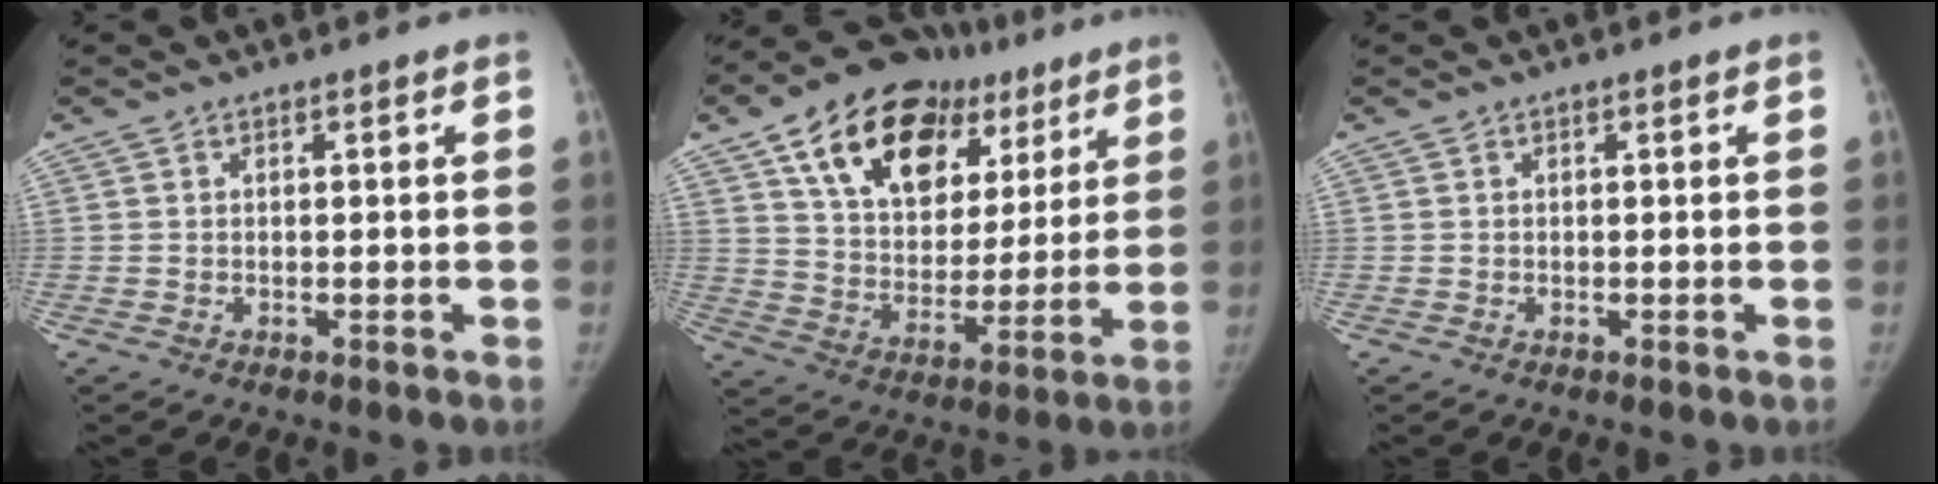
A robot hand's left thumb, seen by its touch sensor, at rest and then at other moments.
{"total": 21.6, "force": [11.2, 13.9, 12.2], "torque": [-0.151, -0.012, 0.184]}
{"total": 0.0}